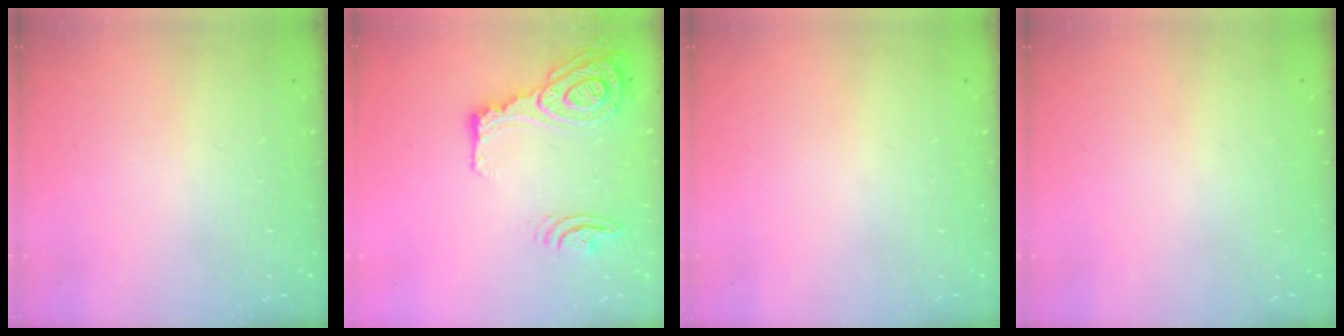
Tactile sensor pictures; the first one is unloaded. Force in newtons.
{"total": 18.9, "press": 18.6, "slide": 3.2}
{"total": 0.0}
{"total": 0.0}